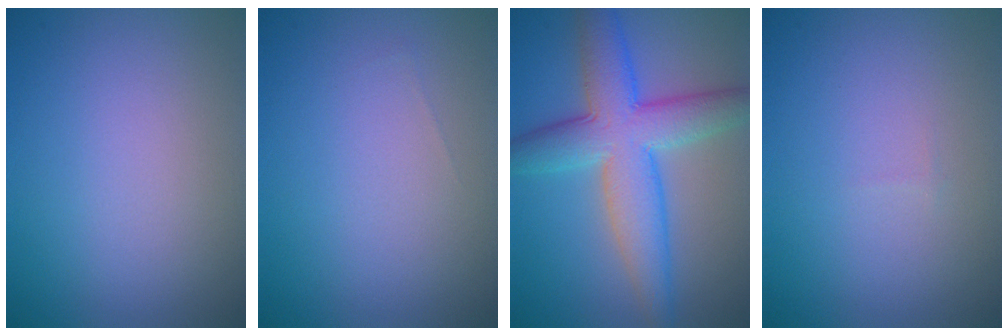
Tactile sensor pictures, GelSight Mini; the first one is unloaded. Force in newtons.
{"total": 0.0}
{"total": 7.5, "press": 7.5, "slide": 0.1}
{"total": 0.0}